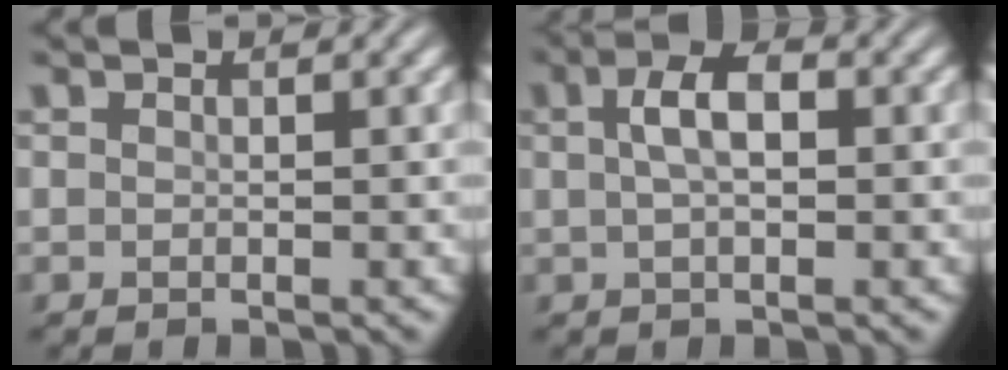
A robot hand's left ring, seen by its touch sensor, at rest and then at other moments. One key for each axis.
{"total": 3.3, "fx": 0.6, "fy": 1.5, "fz": 2.9, "tx": -0.056, "ty": 0.007, "tz": 0.007}